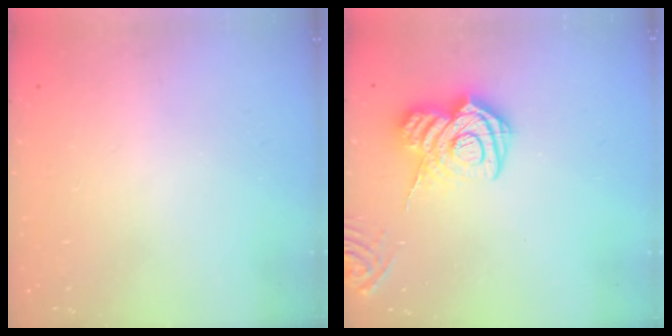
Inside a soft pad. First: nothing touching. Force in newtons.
{"total": 16.0, "press": 15.9, "slide": 1.7}